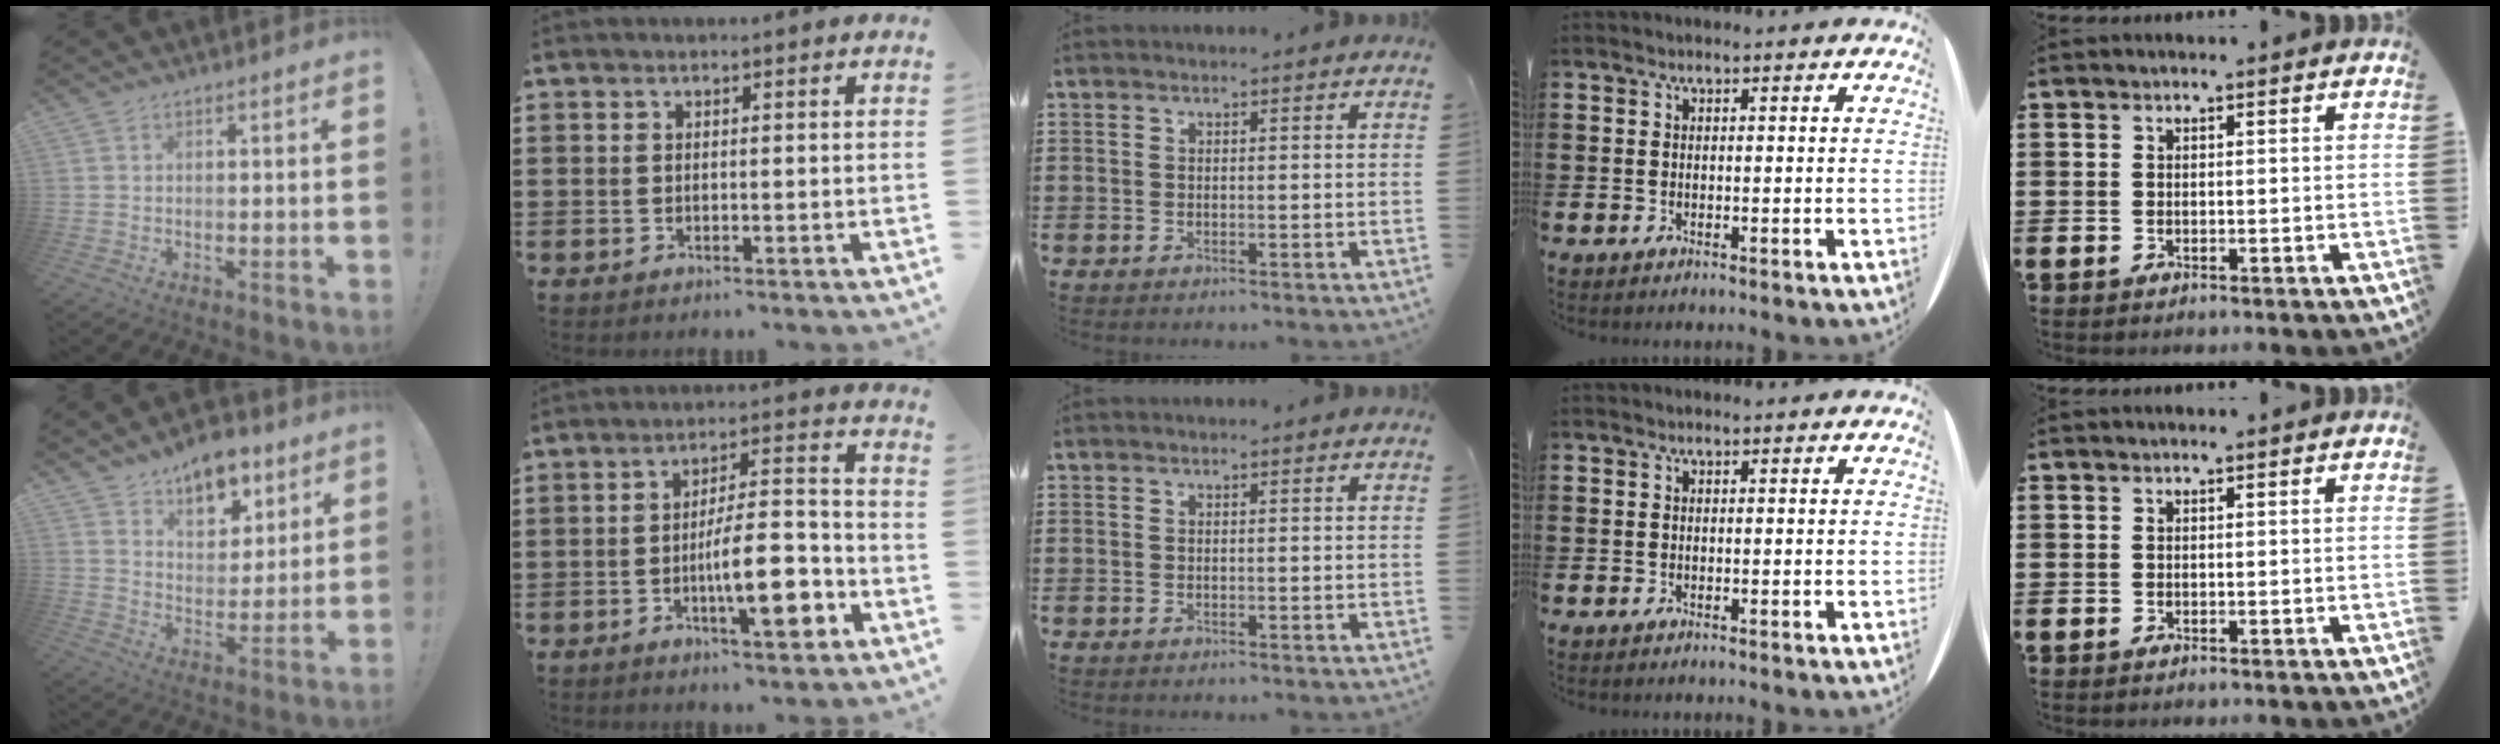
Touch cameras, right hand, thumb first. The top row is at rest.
{"thumb": {"total": 12.0, "force": [8.5, 6.7, 5.2], "torque": [-0.062, -0.057, 0.156]}, "index": {"total": 11.0, "force": [-3.7, 3.2, 9.8], "torque": [-0.156, -0.002, -0.068]}}